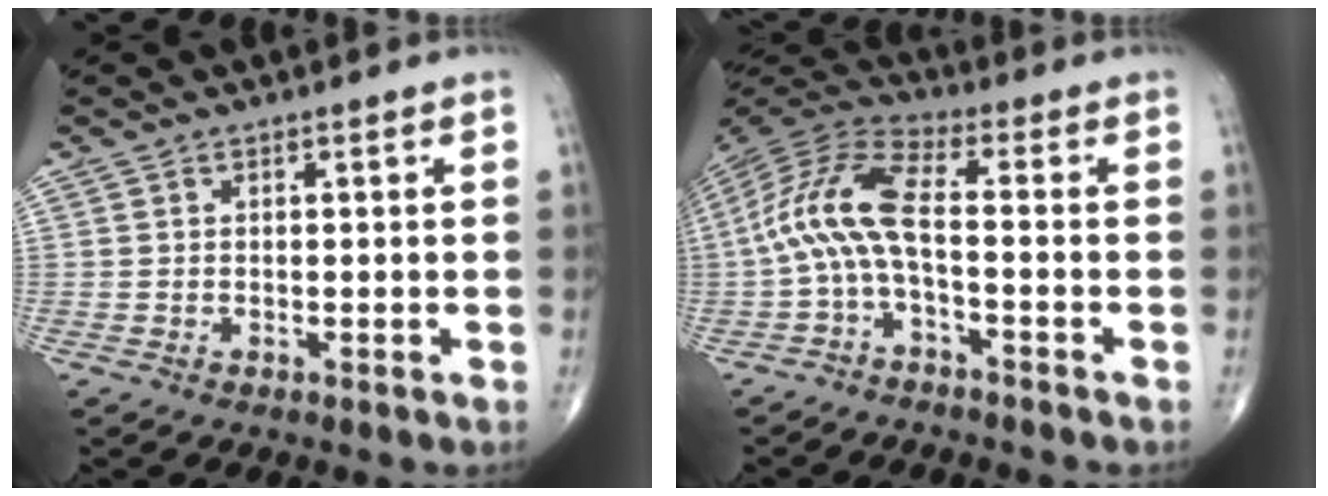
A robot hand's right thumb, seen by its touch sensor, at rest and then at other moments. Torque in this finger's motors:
{"motor_torque": [-0.02, 0.87, 1.25, -0.32, 0.19]}